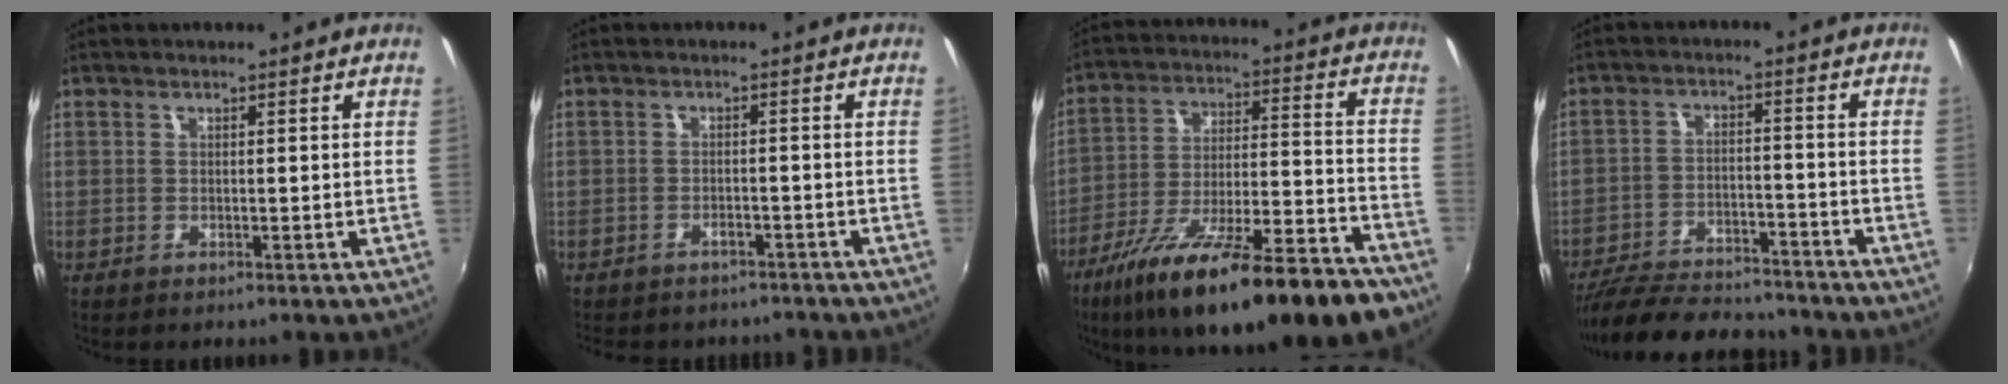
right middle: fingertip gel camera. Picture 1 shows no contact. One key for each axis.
{"total": 6.9, "fx": -5.9, "fy": 2.9, "fz": 2.0, "tx": -0.053, "ty": -0.011, "tz": -0.080}
{"total": 26.8, "fx": -19.3, "fy": 5.7, "fz": 17.6, "tx": -0.290, "ty": -0.057, "tz": -0.292}
{"total": 19.3, "fx": -16.8, "fy": 5.5, "fz": 7.8, "tx": -0.171, "ty": -0.016, "tz": -0.248}